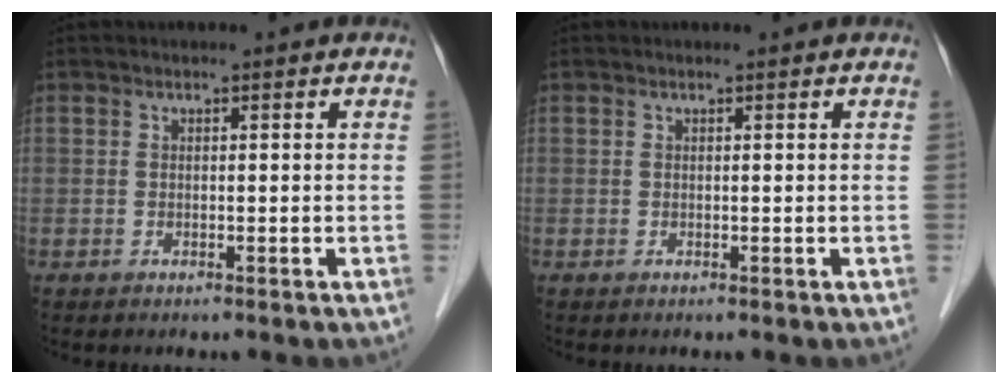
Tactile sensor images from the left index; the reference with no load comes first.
{"total": 0.5, "force": [0.5, 0.1, 0.1], "torque": [-0.004, 0.004, 0.004]}